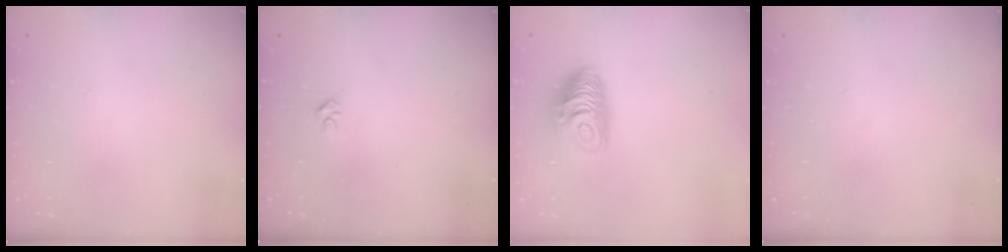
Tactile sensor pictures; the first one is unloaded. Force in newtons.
{"total": 2.8, "press": 2.8, "slide": 0.4}
{"total": 11.0, "press": 11.0, "slide": 0.8}
{"total": 0.0}